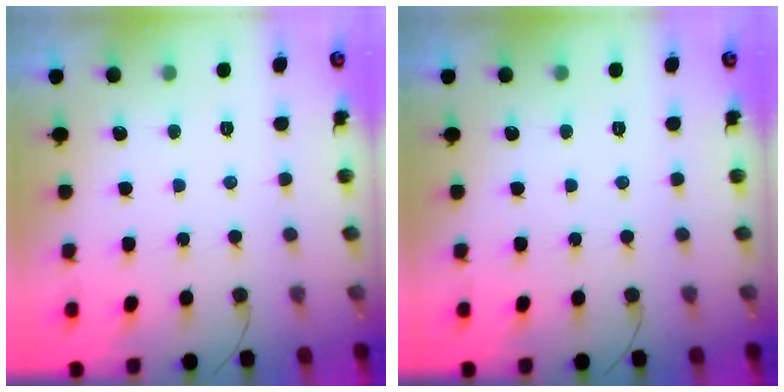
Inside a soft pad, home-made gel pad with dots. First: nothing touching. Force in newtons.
{"total": 0.0}